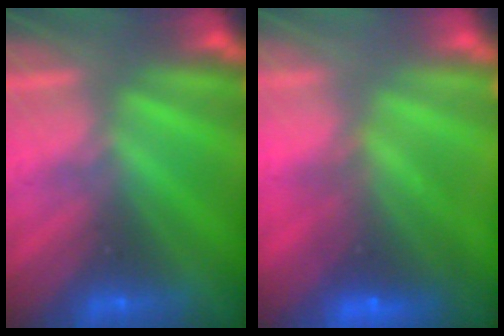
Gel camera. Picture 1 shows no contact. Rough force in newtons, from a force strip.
{"total": 7.2}